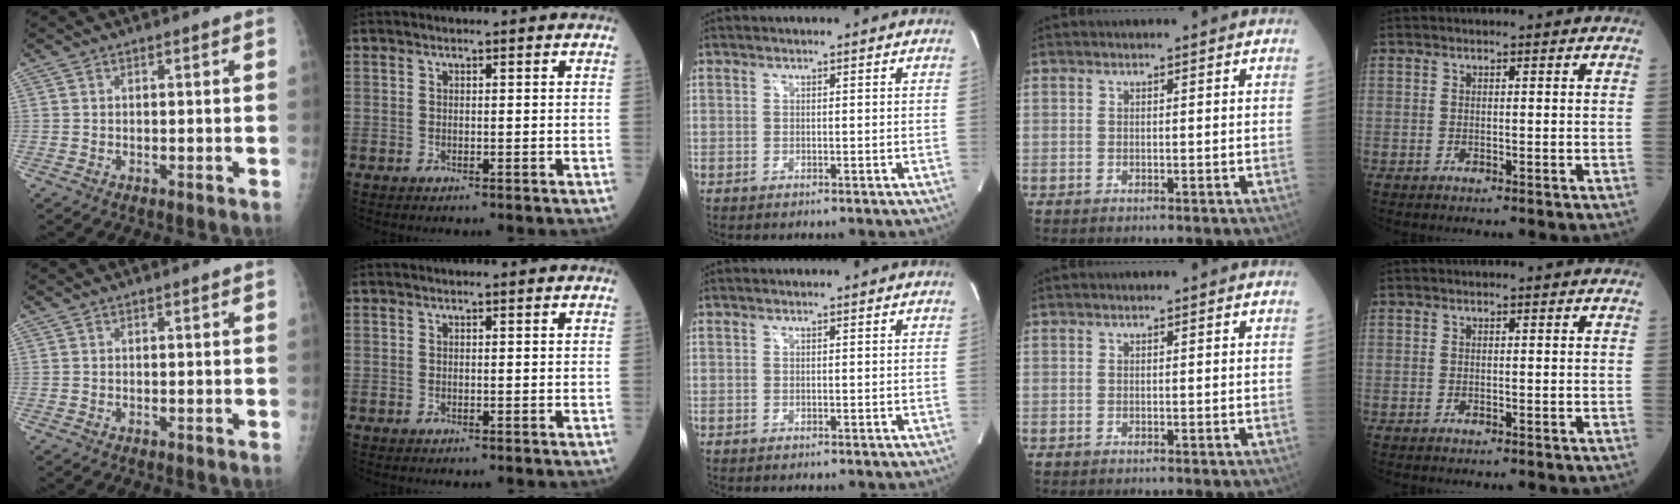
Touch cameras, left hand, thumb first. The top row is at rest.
{}